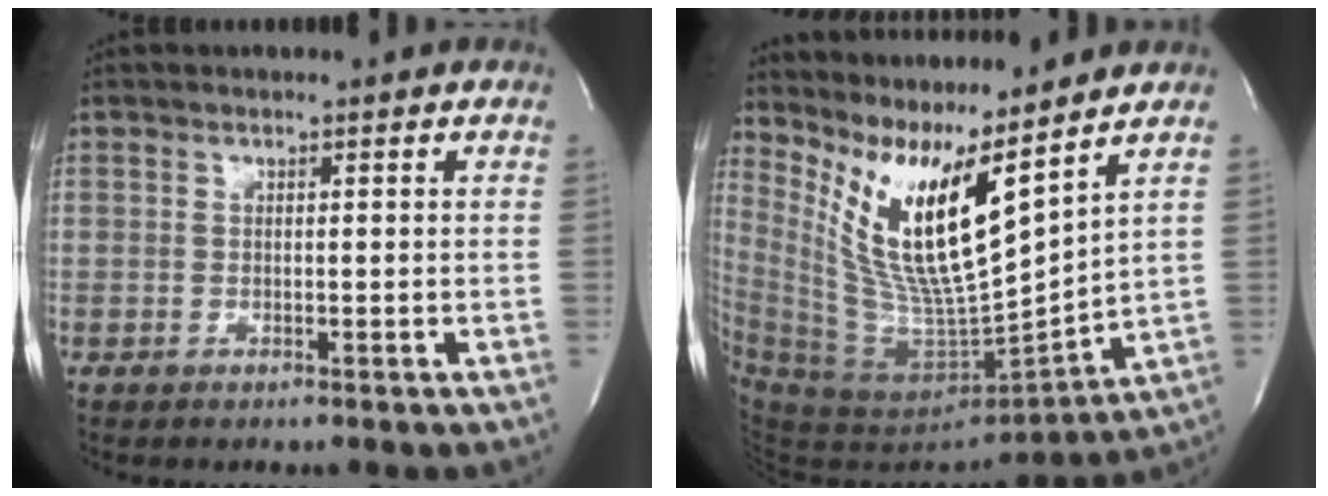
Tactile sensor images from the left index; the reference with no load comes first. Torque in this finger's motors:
{"motor_torque": [1.77, -0.37, 1.05, 0.21]}